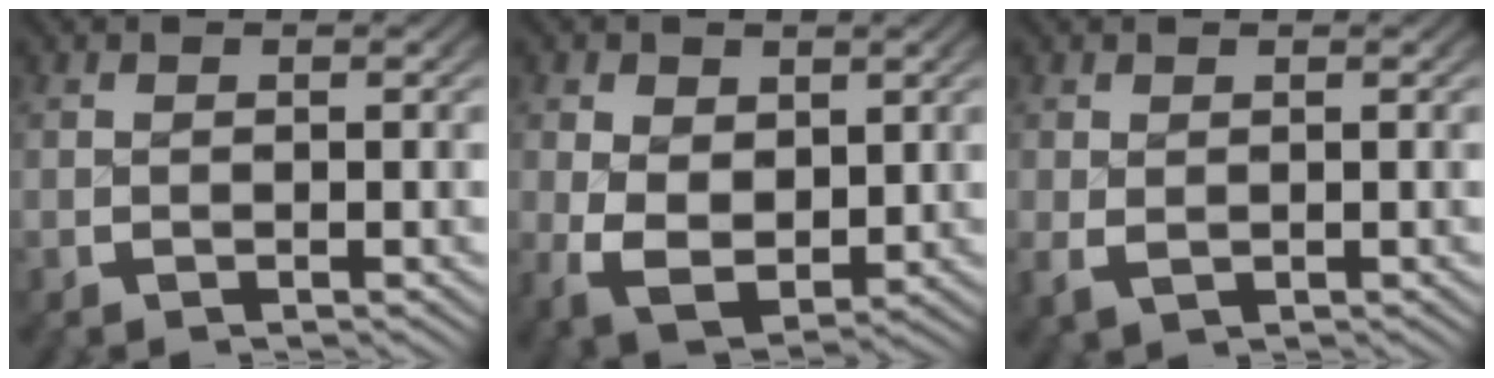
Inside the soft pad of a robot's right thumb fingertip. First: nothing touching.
{"total": 6.3, "force": [-0.9, 4.8, 3.9], "torque": [-0.100, -0.045, 0.006]}
{"total": 1.3, "force": [0.0, 1.0, 0.9], "torque": [-0.020, -0.006, 0.007]}